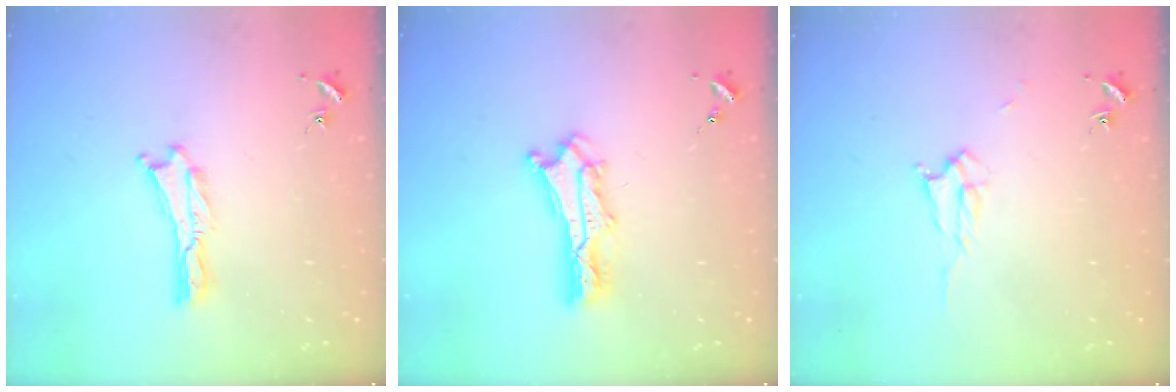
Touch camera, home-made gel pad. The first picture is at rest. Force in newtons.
{"total": 4.5, "press": 4.5, "slide": 0.4}
{"total": 2.0, "press": 2.0, "slide": 0.3}